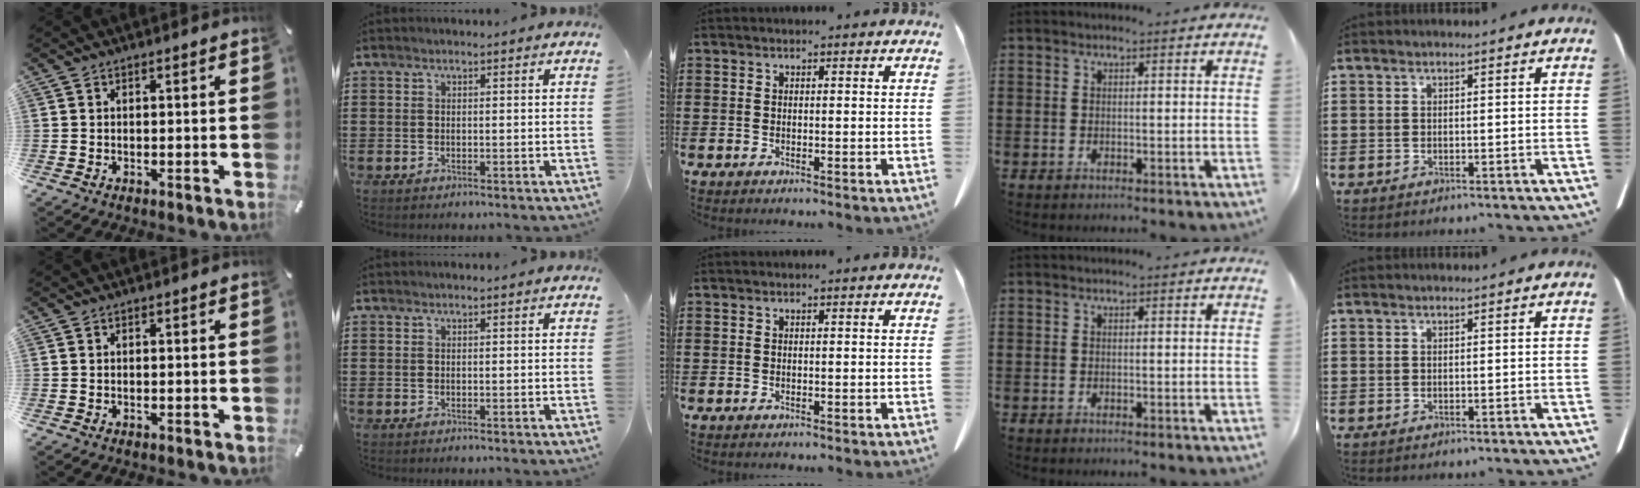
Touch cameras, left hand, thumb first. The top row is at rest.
{}